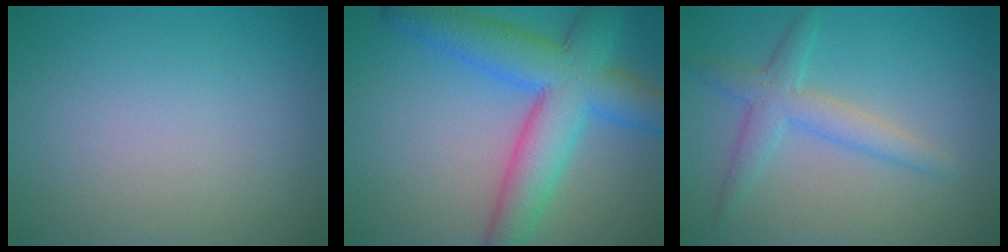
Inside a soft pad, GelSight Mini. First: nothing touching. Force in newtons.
{"total": 8.9, "press": 8.9, "slide": 0.4}
{"total": 3.1, "press": 3.1, "slide": 0.1}